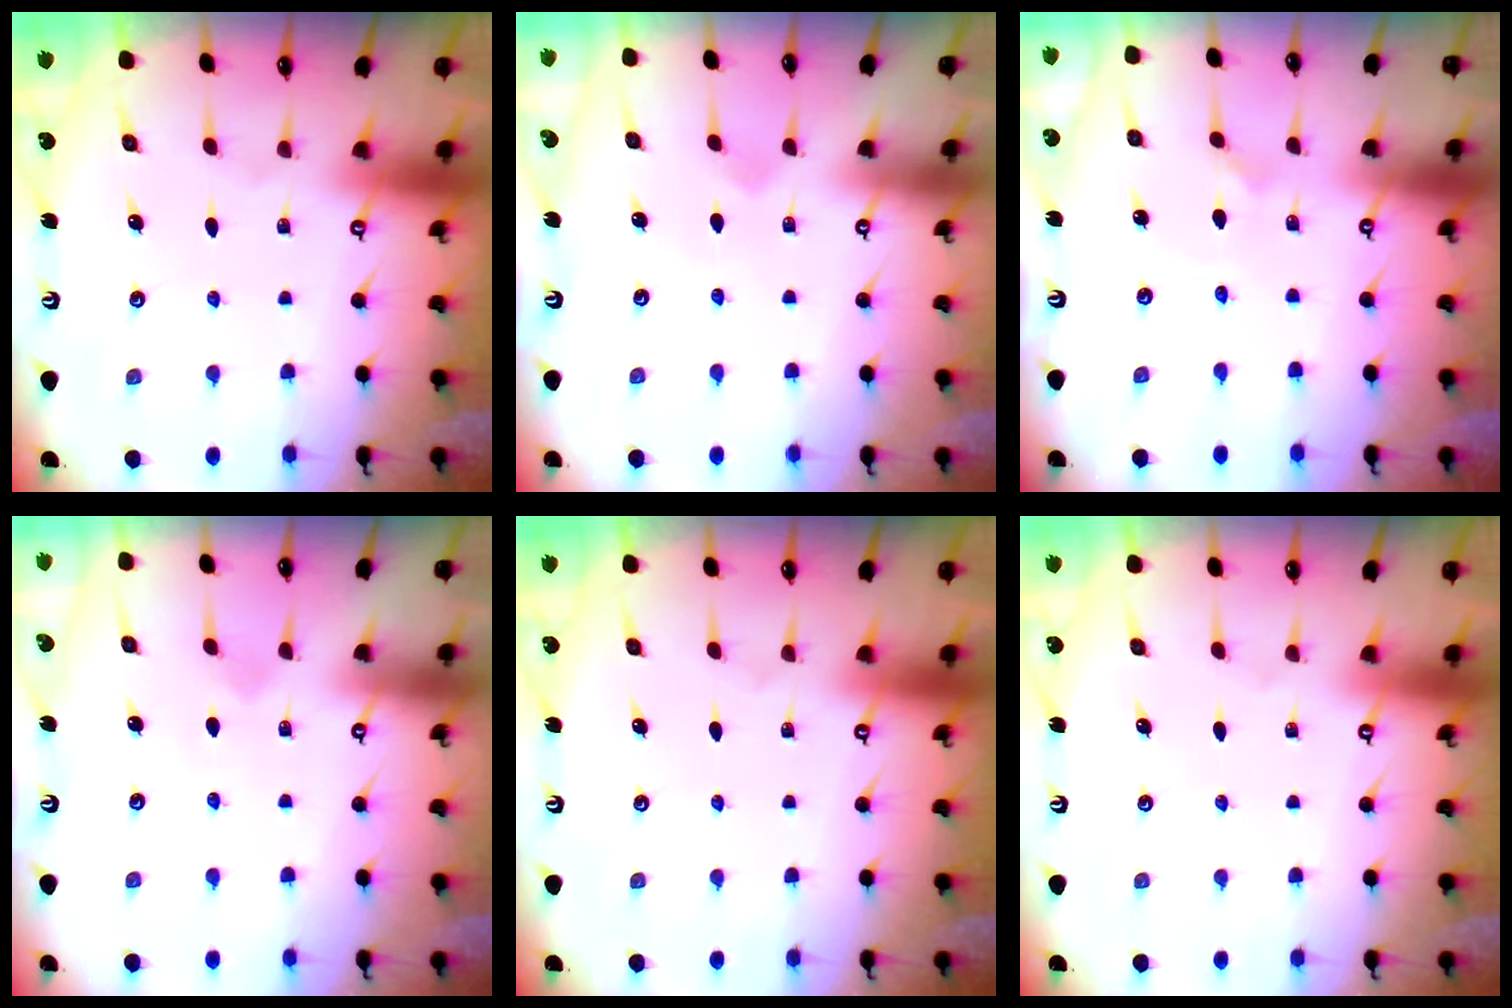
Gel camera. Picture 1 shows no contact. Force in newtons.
{"total": 2.5, "press": 2.5, "slide": 0.1}
{"total": 2.1, "press": 2.1, "slide": 0.1}
{"total": 2.7, "press": 2.7, "slide": 0.1}
{"total": 0.0}
{"total": 0.0}